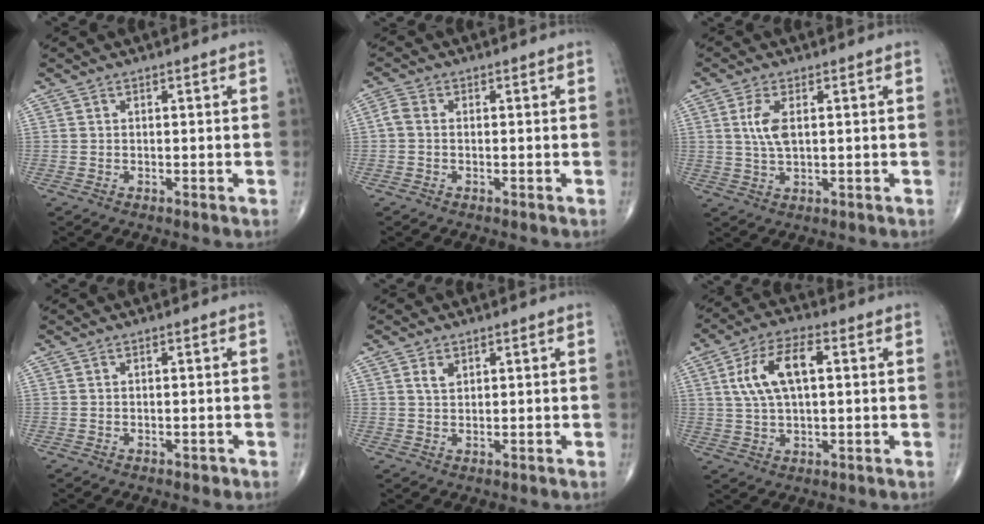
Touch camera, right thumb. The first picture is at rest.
{"total": 2.1, "force": [-0.3, 1.4, 1.5], "torque": [-0.031, 0.004, -0.015]}
{"total": 5.0, "force": [1.1, 2.2, 4.3], "torque": [-0.096, -0.002, 0.023]}
{"total": 0.7, "force": [-0.4, 0.5, 0.4], "torque": [-0.004, 0.000, -0.005]}
{"total": 2.2, "force": [1.1, 1.3, 1.4], "torque": [-0.021, -0.003, 0.022]}
{"total": 10.9, "force": [2.4, 5.1, 9.3], "torque": [-0.181, 0.015, 0.045]}